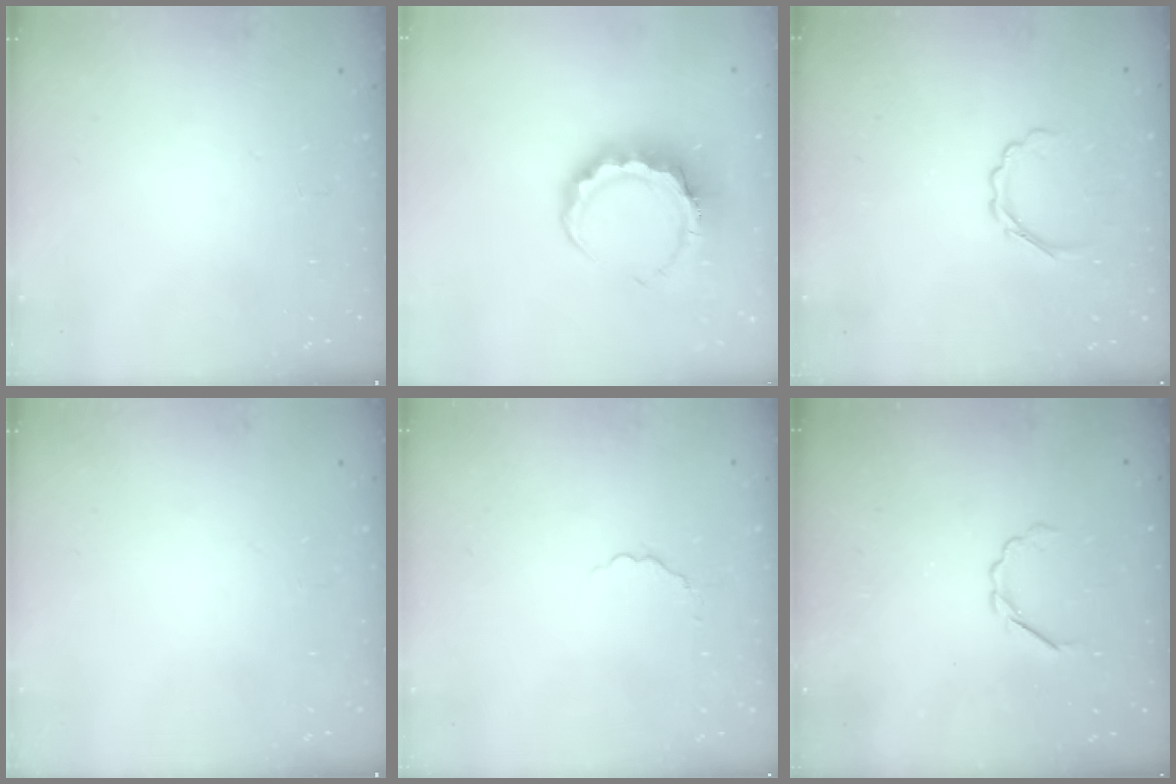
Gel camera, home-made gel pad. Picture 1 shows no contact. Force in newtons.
{"total": 9.7, "press": 9.5, "slide": 1.9}
{"total": 4.4, "press": 4.2, "slide": 1.2}
{"total": 0.0}
{"total": 1.9, "press": 1.7, "slide": 0.8}
{"total": 2.5, "press": 2.4, "slide": 0.8}